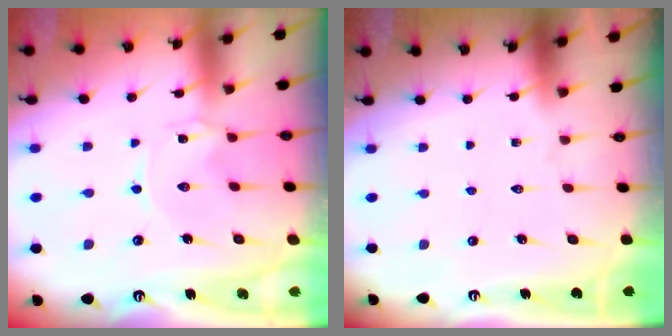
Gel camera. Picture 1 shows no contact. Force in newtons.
{"total": 0.0}